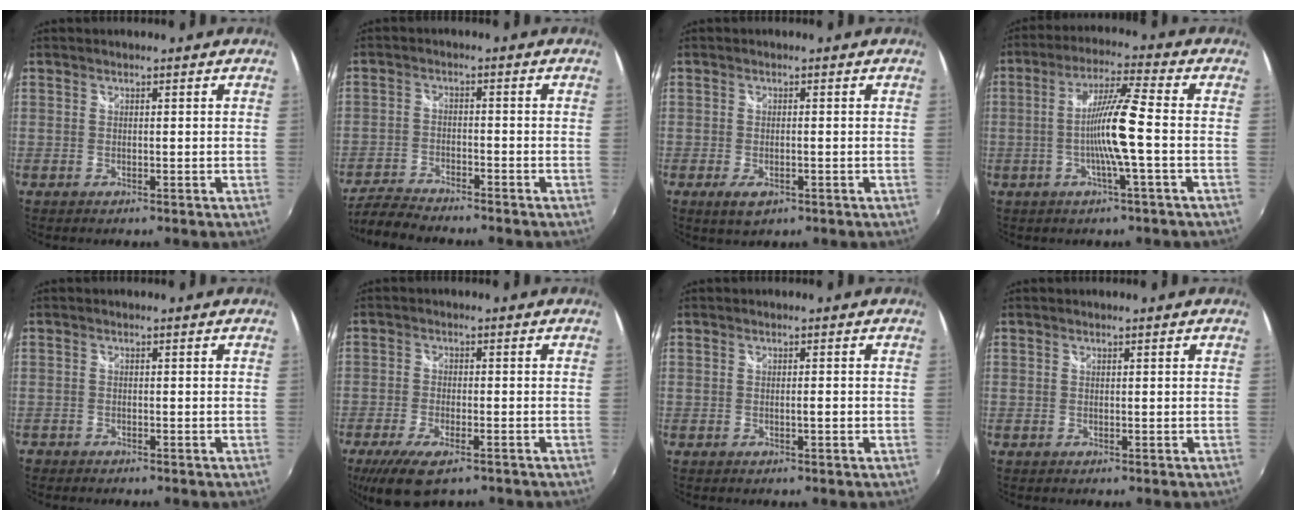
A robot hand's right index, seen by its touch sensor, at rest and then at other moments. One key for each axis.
{"total": 7.8, "fx": -7.2, "fy": 1.2, "fz": 2.7, "tx": -0.077, "ty": -0.019, "tz": -0.131}
{"total": 3.8, "fx": -1.5, "fy": 1.7, "fz": 3.0, "tx": -0.061, "ty": -0.010, "tz": -0.022}
{"total": 9.7, "fx": -1.8, "fy": -0.8, "fz": 9.5, "tx": -0.180, "ty": 0.001, "tz": -0.035}
{"total": 1.4, "fx": -1.3, "fy": 0.6, "fz": 0.0, "tx": -0.006, "ty": -0.005, "tz": -0.025}
{"total": 9.2, "fx": -6.2, "fy": 3.3, "fz": 6.0, "tx": -0.144, "ty": -0.031, "tz": -0.109}
{"total": 1.1, "fx": -0.2, "fy": 0.2, "fz": 1.1, "tx": -0.015, "ty": 0.001, "tz": -0.005}
{"total": 0.0}